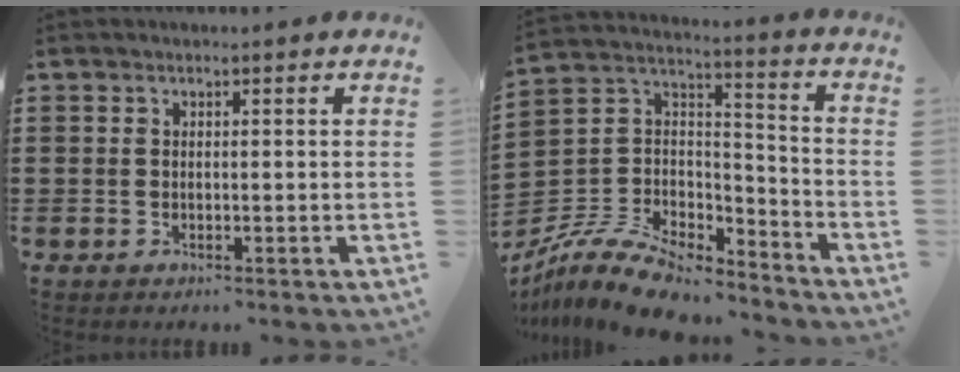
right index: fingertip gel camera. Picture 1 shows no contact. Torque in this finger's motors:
{"motor_torque": [-0.10, -0.19, -0.11, -0.21]}